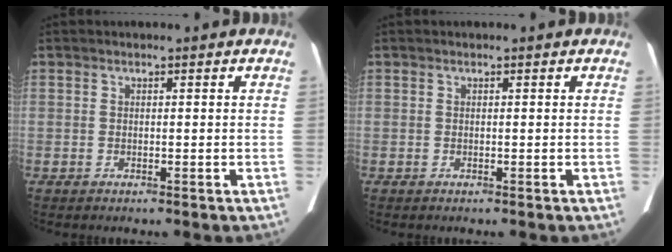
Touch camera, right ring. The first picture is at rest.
{"total": 0.0}